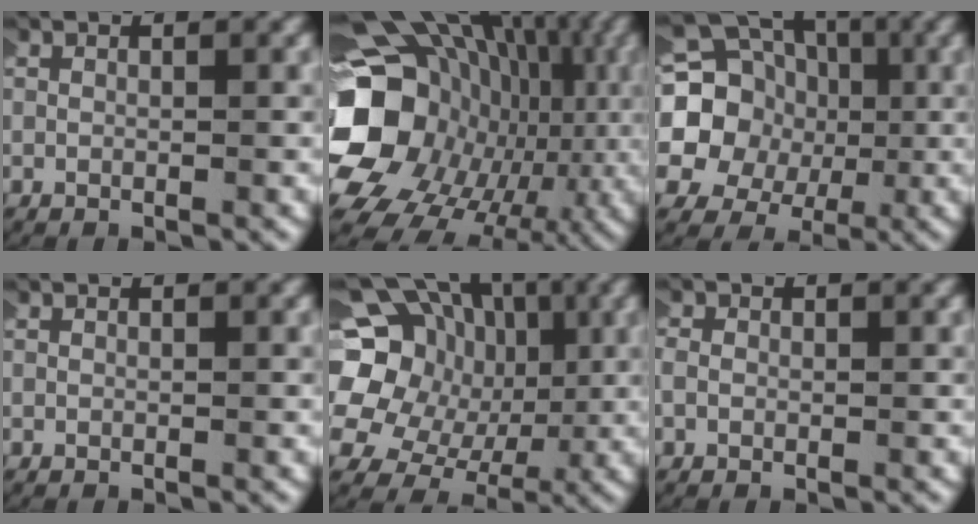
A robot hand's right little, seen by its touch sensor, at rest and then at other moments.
{"total": 18.9, "force": [-0.1, 15.2, 11.4], "torque": [-0.228, -0.036, -0.004]}
{"total": 15.7, "force": [2.1, 14.0, 6.9], "torque": [-0.195, -0.021, 0.022]}
{"total": 0.0}
{"total": 15.8, "force": [2.0, 13.7, 7.5], "torque": [-0.176, -0.020, 0.022]}
{"total": 1.7, "force": [0.1, 1.6, 0.8], "torque": [-0.028, 0.001, -0.002]}